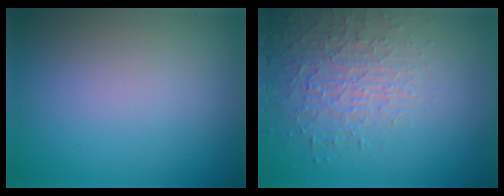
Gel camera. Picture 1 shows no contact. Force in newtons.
{"total": 4.5, "press": 3.6, "slide": 2.7}